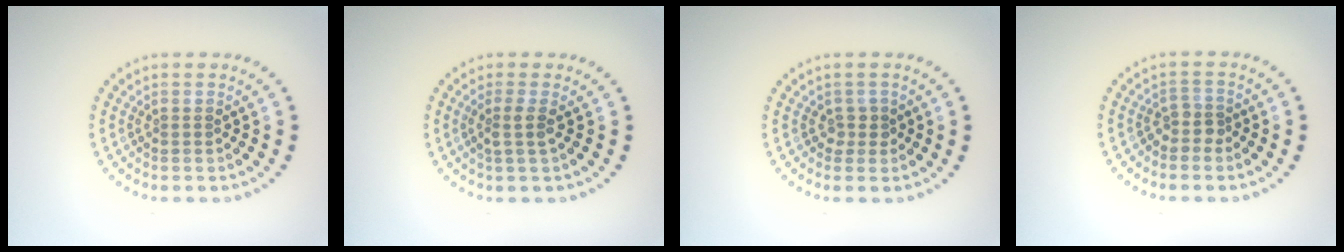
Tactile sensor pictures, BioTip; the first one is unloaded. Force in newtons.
{"total": 1.5, "press": 1.2, "slide": 0.9}
{"total": 1.3, "press": 1.1, "slide": 0.7}
{"total": 1.5, "press": 1.2, "slide": 0.9}